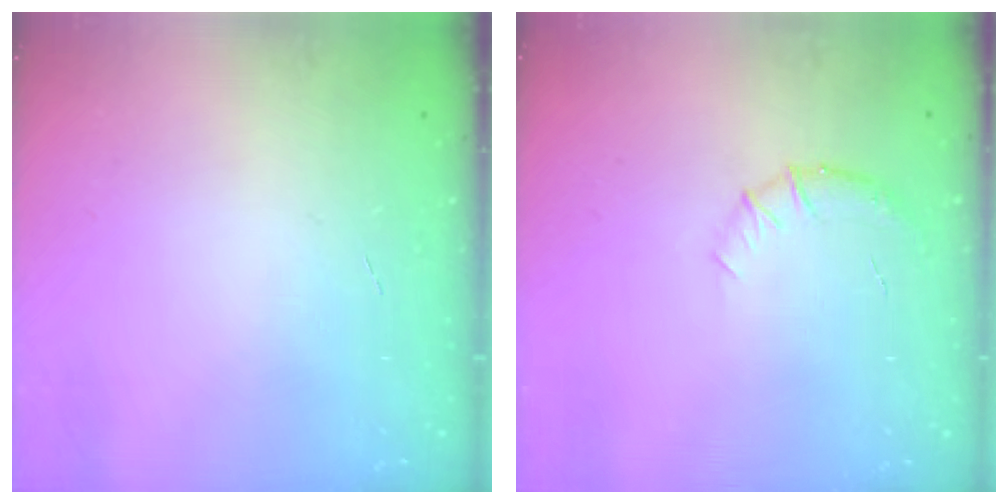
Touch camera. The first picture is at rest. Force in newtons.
{"total": 6.7, "press": 6.5, "slide": 1.8}